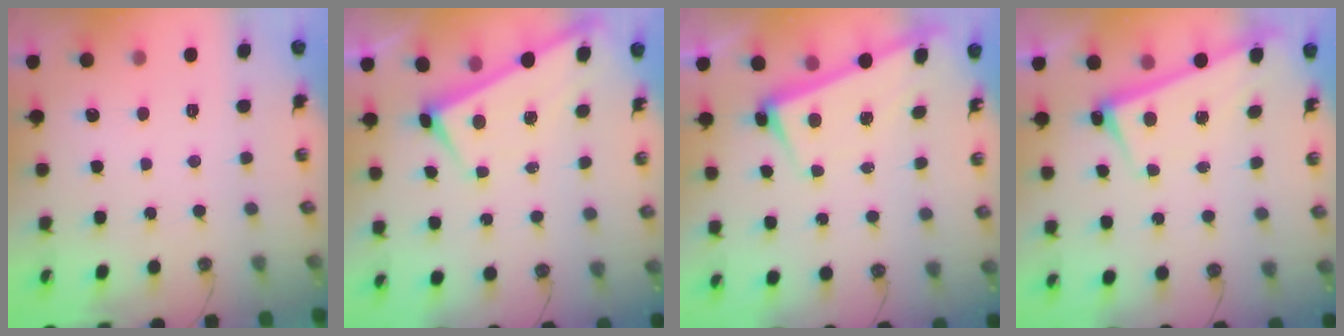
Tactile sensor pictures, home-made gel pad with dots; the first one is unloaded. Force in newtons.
{"total": 1.7, "press": 1.7, "slide": 0.1}
{"total": 2.6, "press": 2.5, "slide": 1.0}
{"total": 2.6, "press": 2.6, "slide": 0.6}